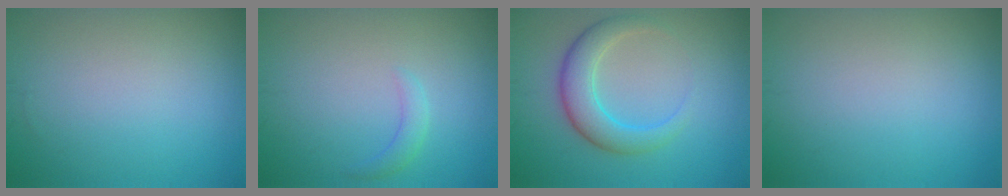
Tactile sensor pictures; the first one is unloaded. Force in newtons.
{"total": 1.4, "press": 1.4, "slide": 0.1}
{"total": 4.2, "press": 4.2, "slide": 0.1}
{"total": 0.0}